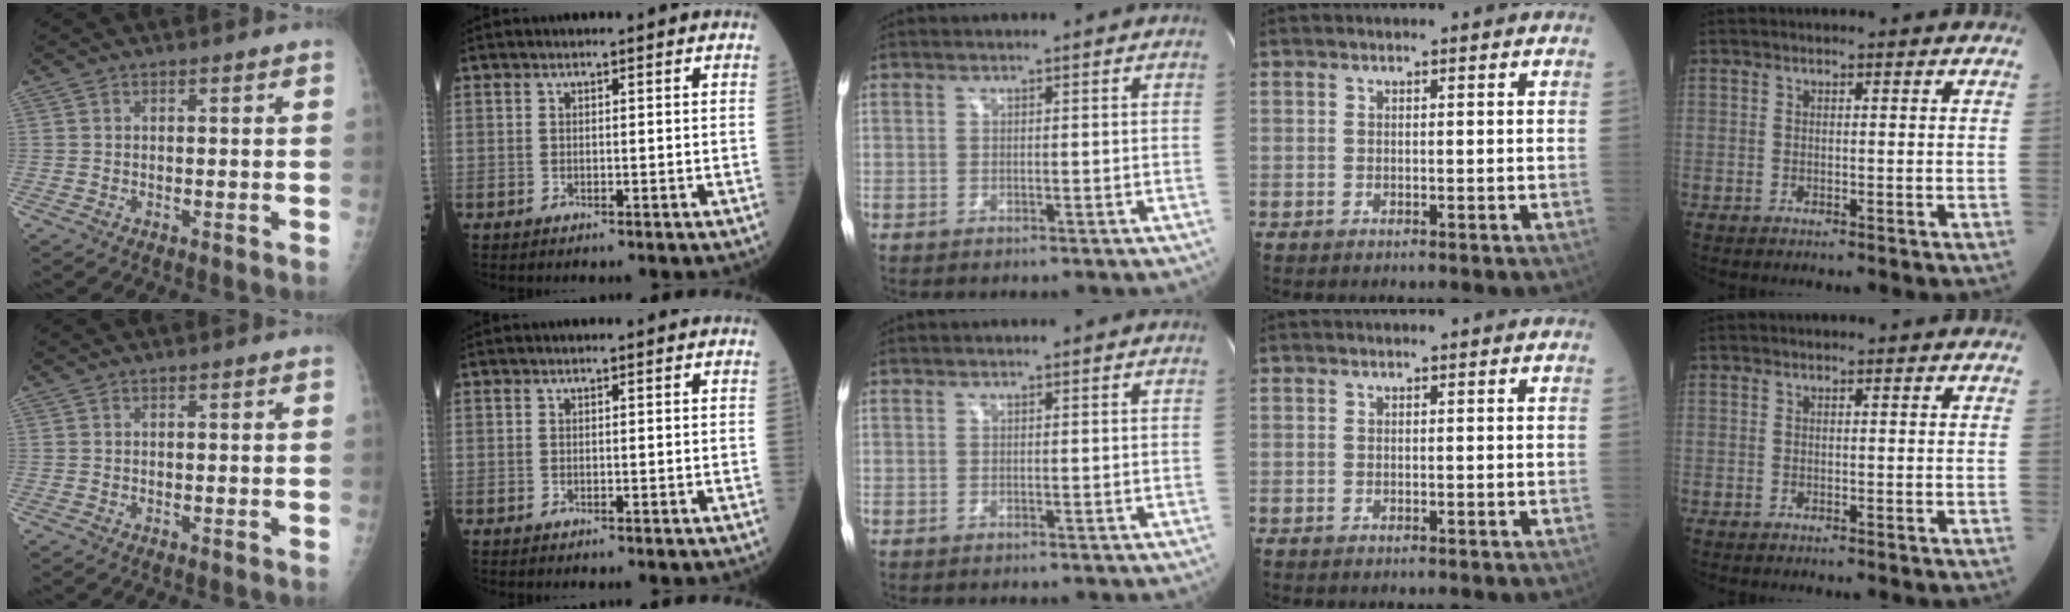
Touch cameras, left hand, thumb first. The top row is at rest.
{}